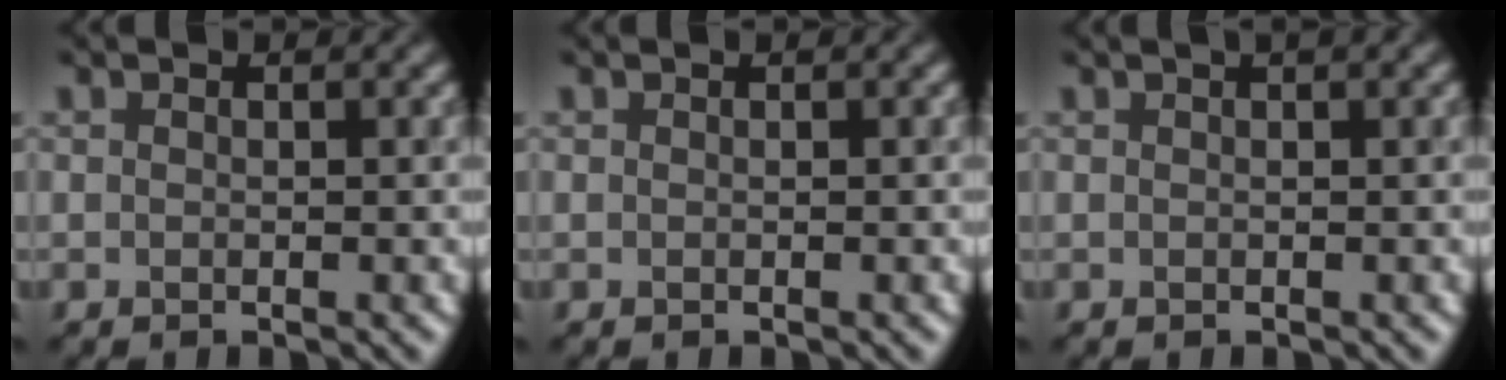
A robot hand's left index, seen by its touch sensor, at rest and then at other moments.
{"total": 0.0}
{"total": 1.8, "force": [0.9, 0.5, 1.4], "torque": [-0.018, 0.002, 0.006]}